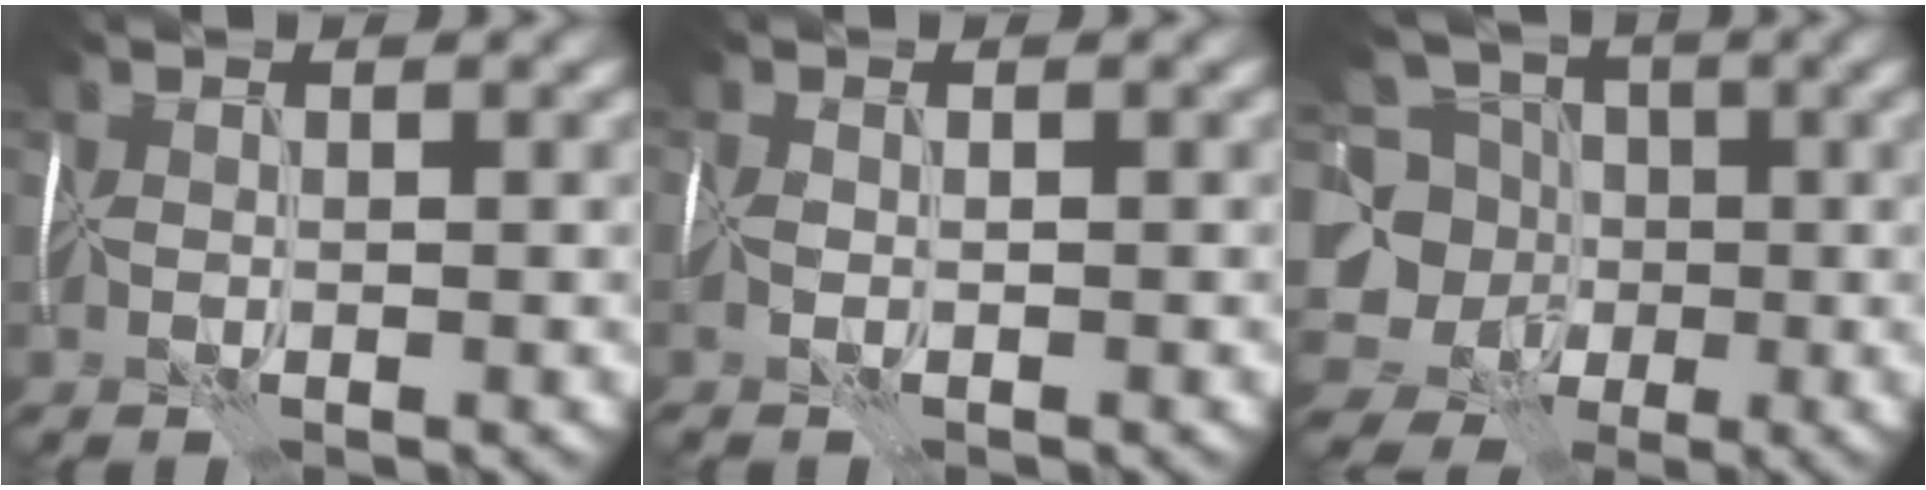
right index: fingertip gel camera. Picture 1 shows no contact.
{"total": 1.2, "force": [-0.9, 0.5, 0.7], "torque": [-0.017, -0.003, -0.019]}
{"total": 11.8, "force": [-0.6, 10.5, 5.4], "torque": [-0.116, 0.024, -0.037]}